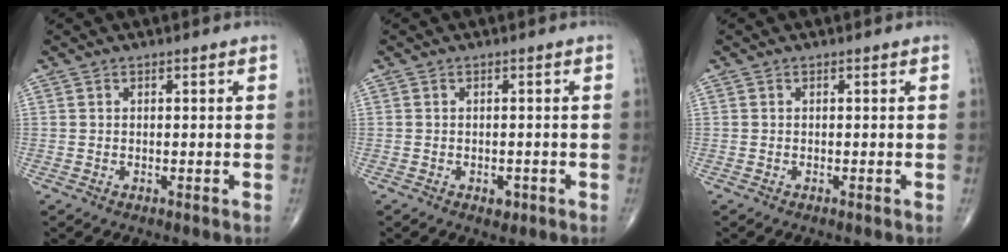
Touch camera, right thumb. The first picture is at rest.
{"total": 1.6, "force": [-0.8, 1.0, 0.9], "torque": [-0.007, 0.002, -0.008]}
{"total": 0.0}